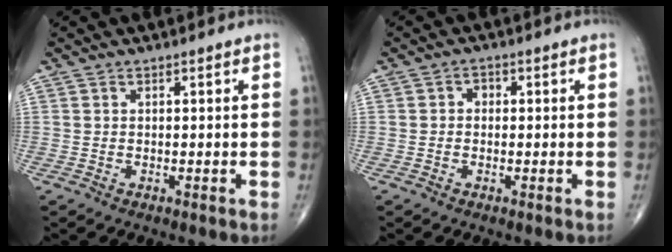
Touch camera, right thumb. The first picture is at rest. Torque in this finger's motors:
{"motor_torque": [-0.13, -0.13, 0.26, -0.01, 0.03]}